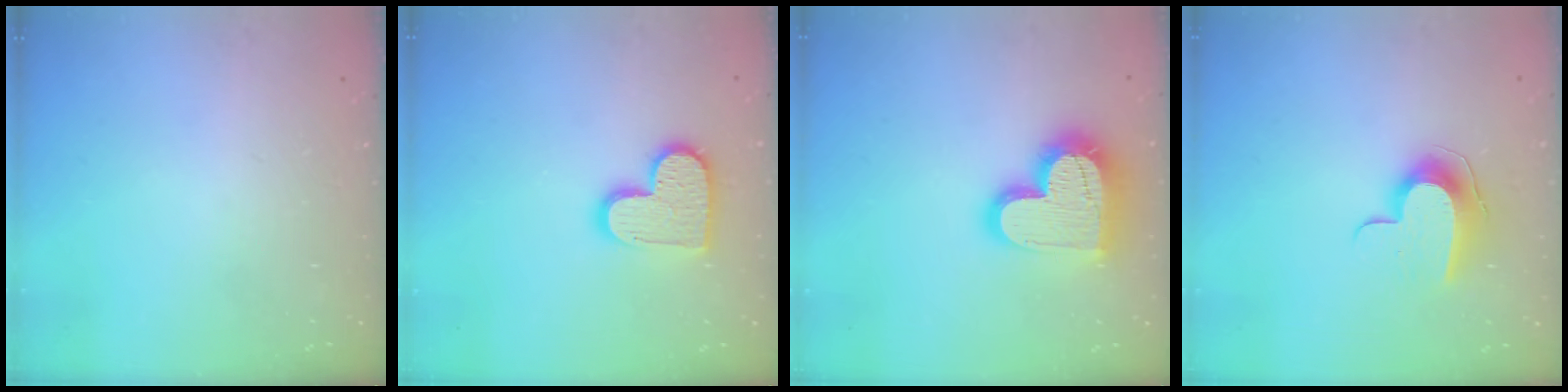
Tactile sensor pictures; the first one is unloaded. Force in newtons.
{"total": 13.0, "press": 13.0, "slide": 1.0}
{"total": 19.7, "press": 19.7, "slide": 1.7}
{"total": 9.6, "press": 9.6, "slide": 0.2}